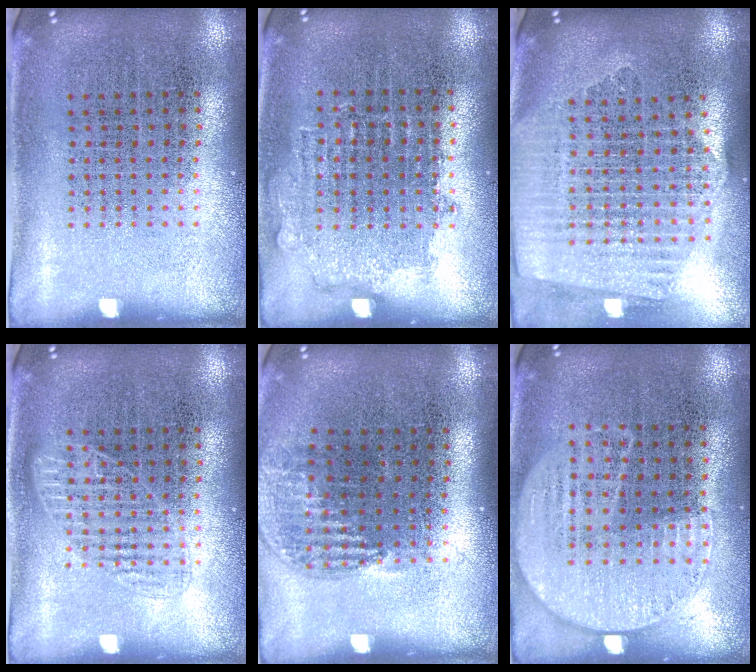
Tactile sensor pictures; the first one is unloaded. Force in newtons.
{"total": 0.9, "press": 0.8, "slide": 0.3}
{"total": 2.4, "press": 2.2, "slide": 1.1}
{"total": 1.6, "press": 1.6, "slide": 0.3}
{"total": 1.0, "press": 0.9, "slide": 0.5}
{"total": 1.1, "press": 1.0, "slide": 0.5}